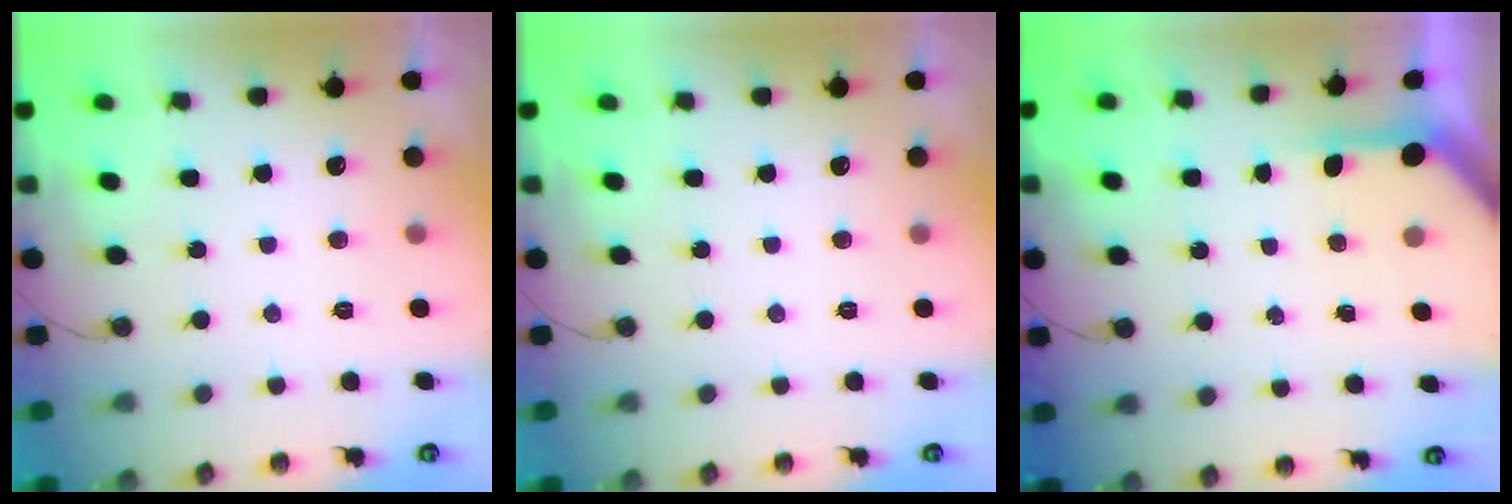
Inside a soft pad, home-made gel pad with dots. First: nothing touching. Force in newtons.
{"total": 0.0}
{"total": 3.9, "press": 3.9, "slide": 0.3}